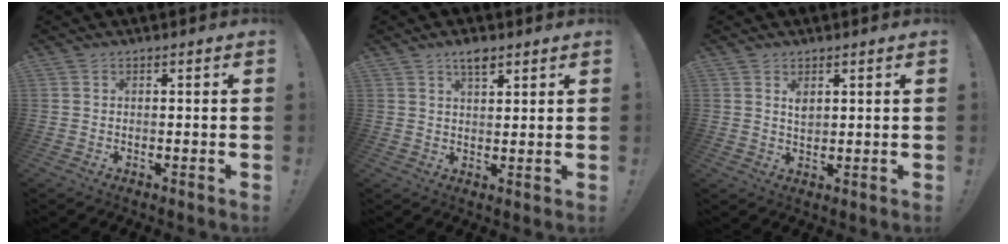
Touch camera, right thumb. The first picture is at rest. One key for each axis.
{"total": 4.5, "fx": 3.1, "fy": 1.6, "fz": 2.8, "tx": -0.040, "ty": -0.014, "tz": 0.051}
{"total": 2.8, "fx": 1.5, "fy": 1.5, "fz": 1.8, "tx": -0.023, "ty": -0.010, "tz": 0.023}